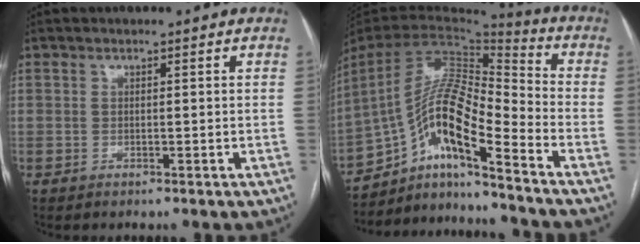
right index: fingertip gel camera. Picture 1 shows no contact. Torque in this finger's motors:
{"motor_torque": [1.19, -0.69, 0.47, 0.13]}